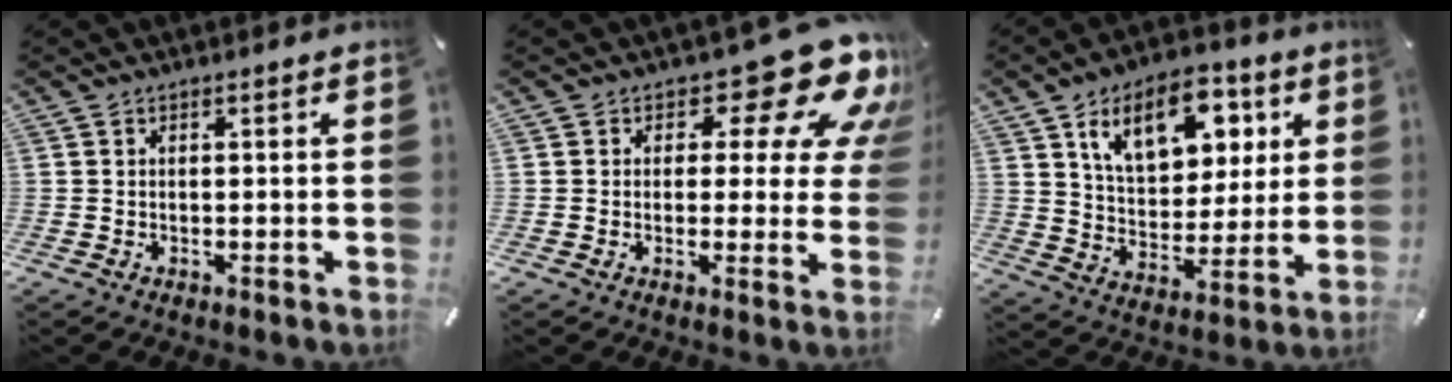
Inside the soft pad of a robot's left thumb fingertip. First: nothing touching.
{"total": 16.6, "force": [8.9, 7.6, 11.9], "torque": [-0.155, -0.058, 0.145]}
{"total": 15.8, "force": [8.2, 9.9, 9.1], "torque": [-0.155, -0.018, 0.147]}